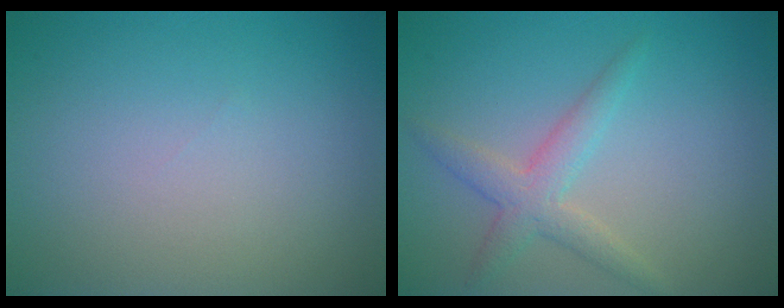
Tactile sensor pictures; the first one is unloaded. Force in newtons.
{"total": 2.7, "press": 2.7, "slide": 0.0}